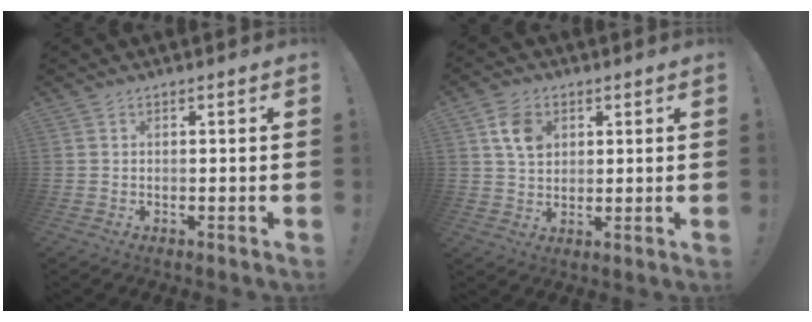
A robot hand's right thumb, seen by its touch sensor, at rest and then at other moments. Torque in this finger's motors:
{"motor_torque": [0.12, 0.19, 0.04, 0.26, 0.19]}